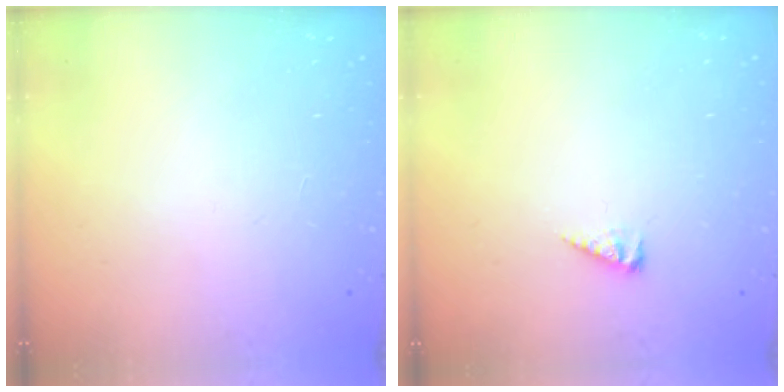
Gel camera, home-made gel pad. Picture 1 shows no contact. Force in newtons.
{"total": 3.0, "press": 2.9, "slide": 0.4}